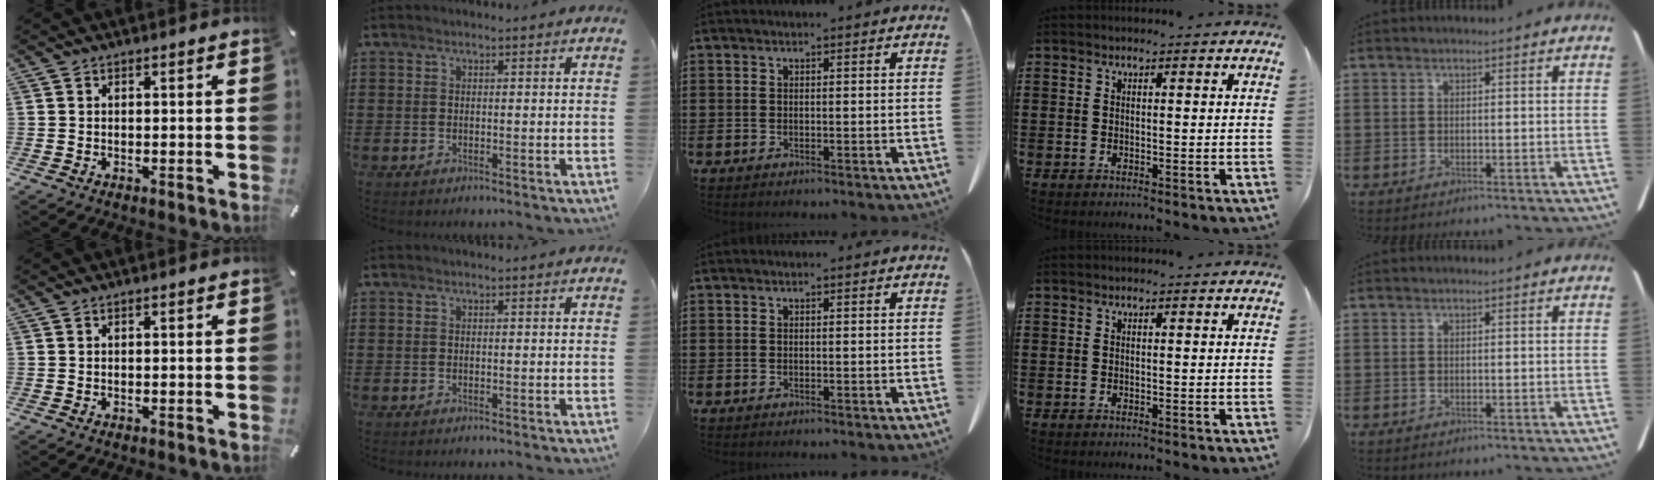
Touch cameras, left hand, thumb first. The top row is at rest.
{}